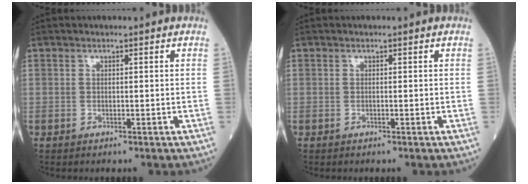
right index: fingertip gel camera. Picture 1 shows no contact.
{"total": 0.0}